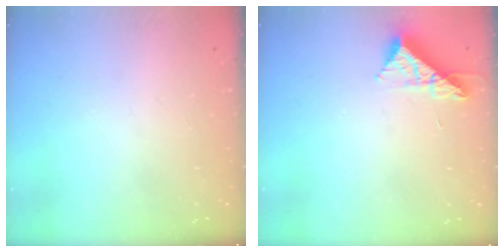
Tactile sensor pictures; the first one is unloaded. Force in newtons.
{"total": 8.9, "press": 8.9, "slide": 0.3}